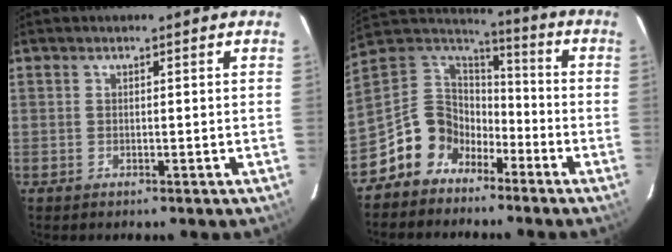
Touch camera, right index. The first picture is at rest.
{"total": 12.9, "force": [-7.9, 9.6, 3.3], "torque": [-0.094, 0.041, -0.151]}